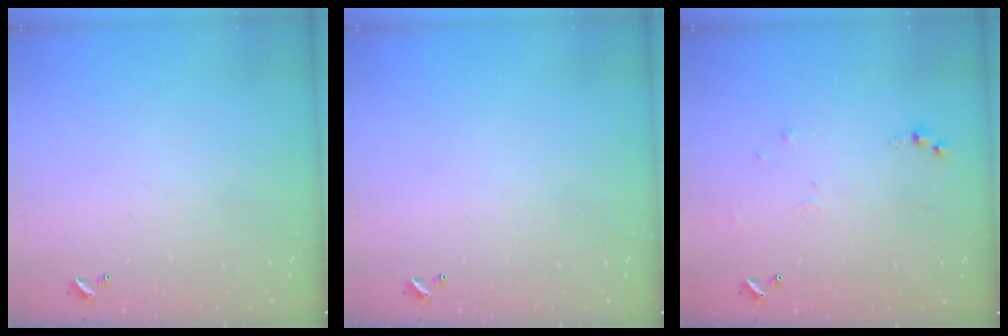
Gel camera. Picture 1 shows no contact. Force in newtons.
{"total": 0.0}
{"total": 5.1, "press": 5.1, "slide": 0.6}